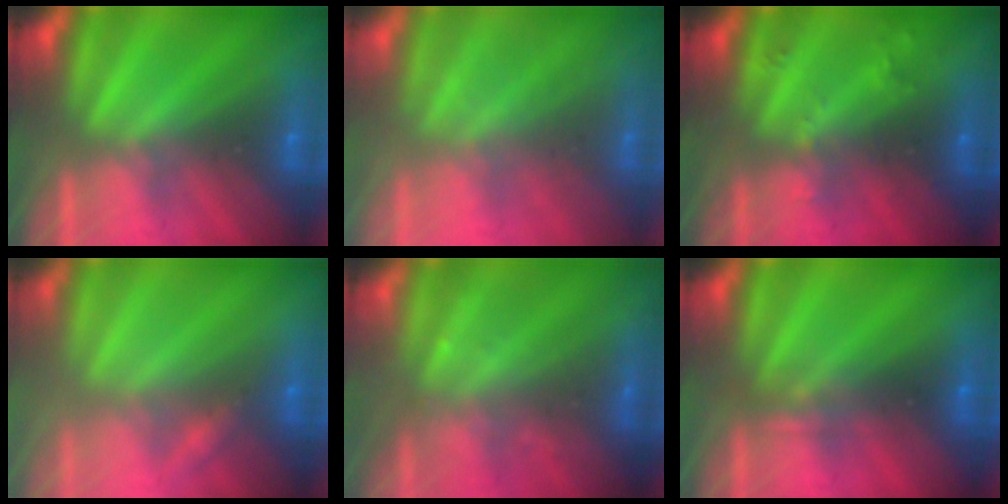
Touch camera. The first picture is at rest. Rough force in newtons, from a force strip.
{"total": 2.3}
{"total": 2.4}
{"total": 2.4}
{"total": 2.2}
{"total": 2.3}